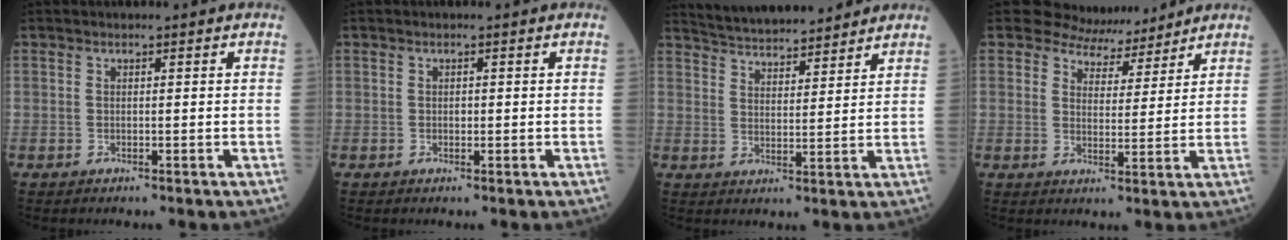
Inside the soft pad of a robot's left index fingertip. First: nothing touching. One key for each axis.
{"total": 0.6, "fx": 0.0, "fy": 0.4, "fz": 0.4, "tx": -0.009, "ty": 0.001, "tz": -0.001}
{"total": 12.9, "fx": 12.0, "fy": 2.1, "fz": 4.3, "tx": -0.070, "ty": 0.019, "tz": 0.182}
{"total": 6.4, "fx": 5.8, "fy": 2.6, "fz": 0.0, "tx": -0.001, "ty": 0.001, "tz": 0.084}